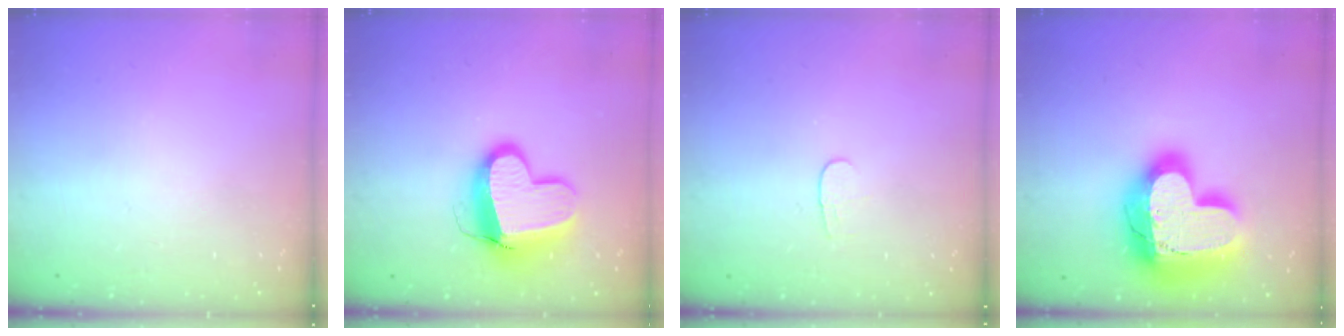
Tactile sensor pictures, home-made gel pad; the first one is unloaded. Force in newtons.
{"total": 13.1, "press": 13.0, "slide": 1.3}
{"total": 3.8, "press": 3.8, "slide": 0.3}
{"total": 25.8, "press": 25.7, "slide": 1.9}